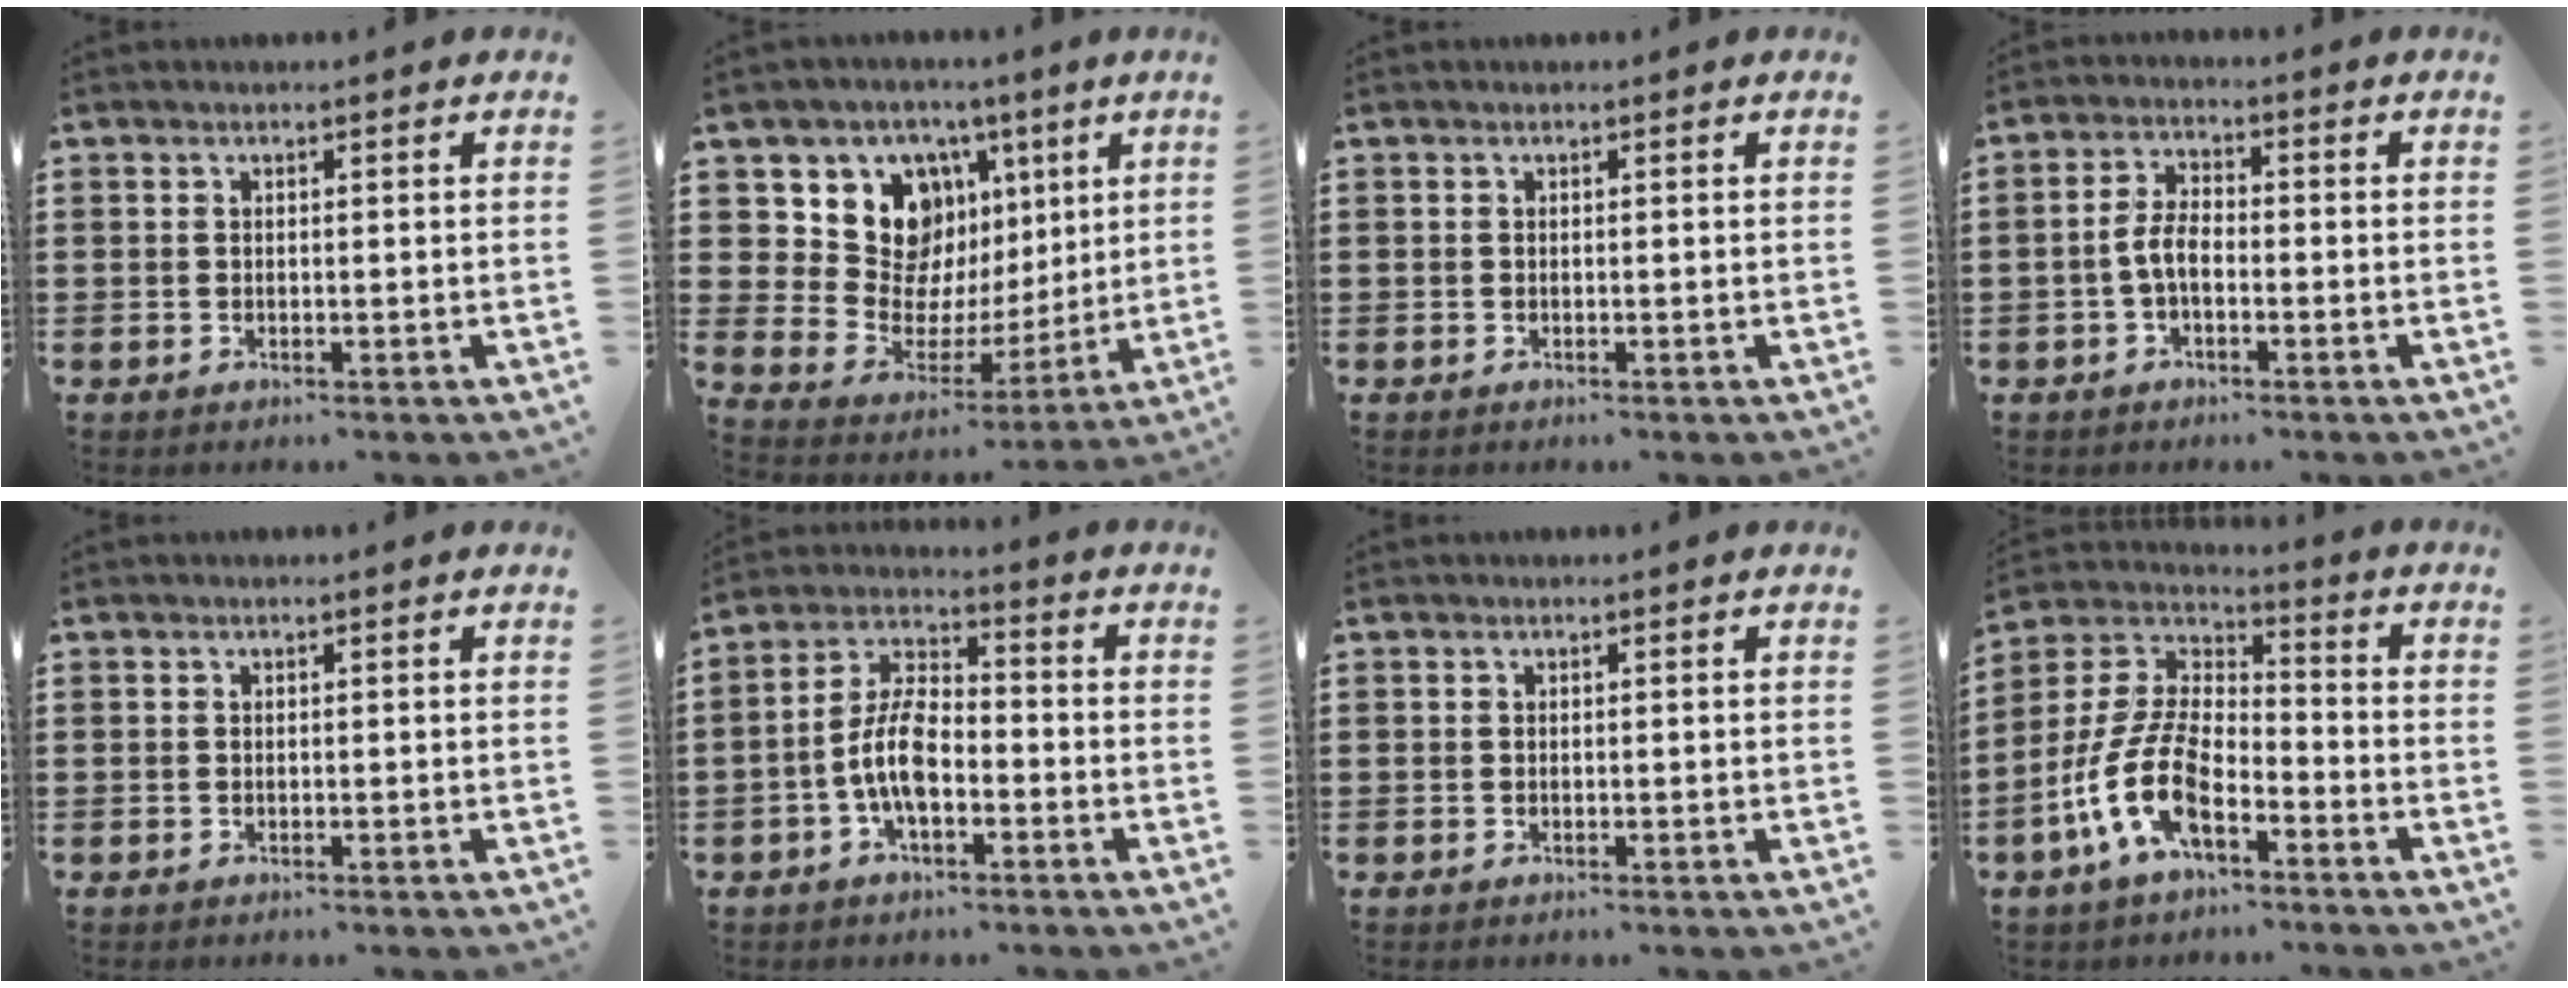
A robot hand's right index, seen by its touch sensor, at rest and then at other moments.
{"total": 11.9, "force": [5.2, 9.7, 4.6], "torque": [-0.114, -0.030, 0.104]}
{"total": 0.0}
{"total": 4.4, "force": [-1.2, 2.1, 3.6], "torque": [-0.085, 0.001, -0.029]}
{"total": 0.0}
{"total": 7.6, "force": [-2.5, 3.5, 6.3], "torque": [-0.153, -0.001, -0.055]}
{"total": 0.0}
{"total": 11.4, "force": [-5.9, 4.8, 8.5], "torque": [-0.227, -0.015, -0.126]}